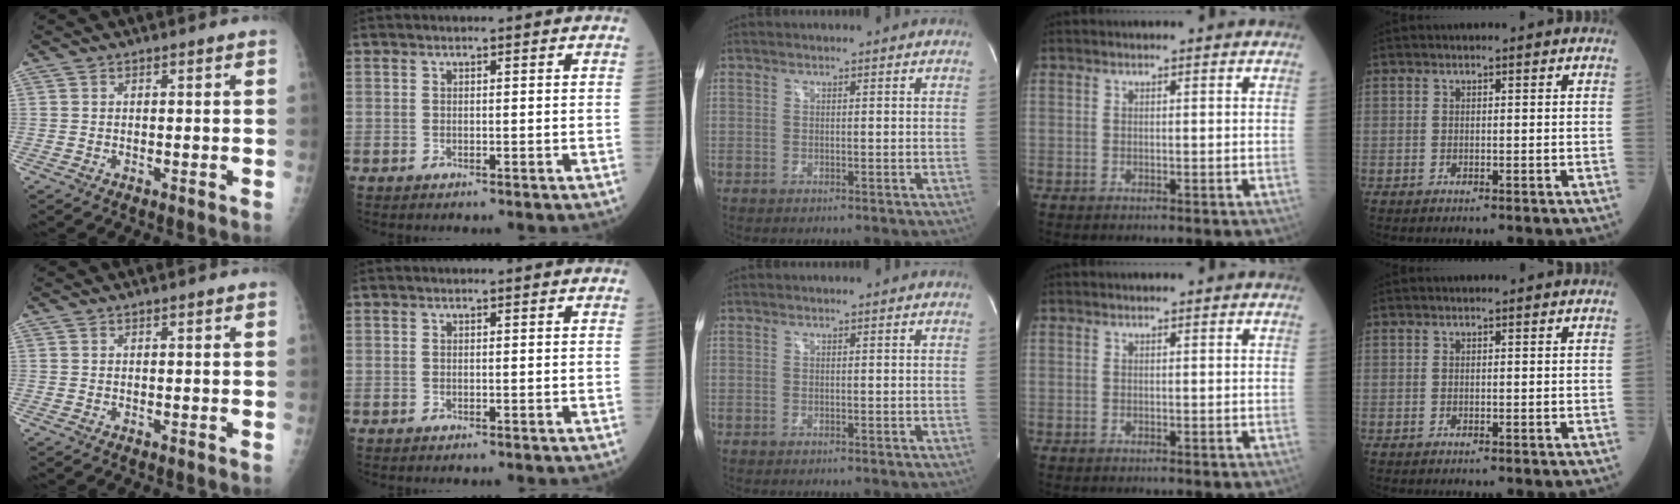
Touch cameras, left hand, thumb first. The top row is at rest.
{}